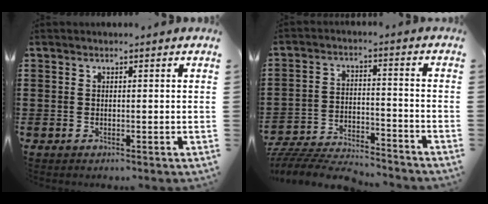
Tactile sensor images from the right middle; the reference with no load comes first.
{"total": 6.7, "force": [-6.6, 0.8, 1.1], "torque": [-0.024, 0.013, -0.132]}